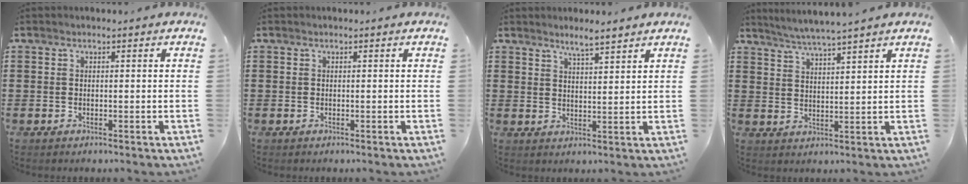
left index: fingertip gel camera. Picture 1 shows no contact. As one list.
[{"total": 0.0}, {"total": 3.3, "force": [3.1, -0.1, 1.2], "torque": [-0.030, -0.005, 0.057]}, {"total": 4.0, "force": [3.8, -0.8, 1.1], "torque": [-0.034, -0.018, 0.066]}]